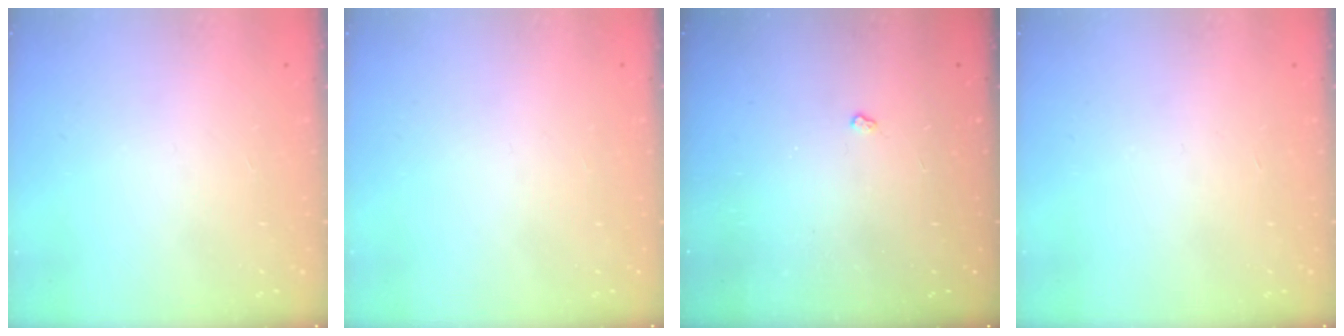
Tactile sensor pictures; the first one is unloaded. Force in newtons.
{"total": 0.0}
{"total": 2.5, "press": 2.4, "slide": 0.5}
{"total": 0.0}